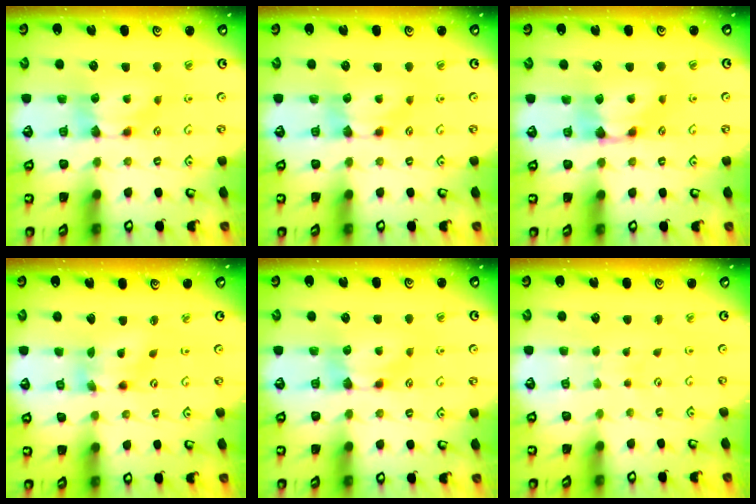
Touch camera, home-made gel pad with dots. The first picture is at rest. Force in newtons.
{"total": 0.0}
{"total": 1.3, "press": 0.5, "slide": 1.2}
{"total": 3.4, "press": 2.9, "slide": 1.8}
{"total": 0.0}
{"total": 4.5, "press": 4.5, "slide": 0.1}